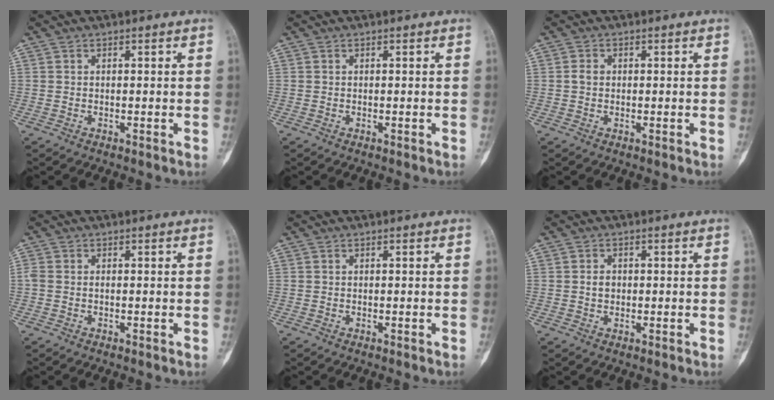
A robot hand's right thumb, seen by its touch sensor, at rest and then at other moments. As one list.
[{"total": 0.0}, {"total": 1.6, "force": [0.1, 1.3, 0.9], "torque": [-0.014, 0.004, 0.000]}, {"total": 1.4, "force": [-0.2, 0.8, 1.1], "torque": [-0.029, 0.004, -0.004]}, {"total": 0.0}, {"total": 1.8, "force": [0.0, 1.5, 1.1], "torque": [-0.014, 0.004, 0.001]}]